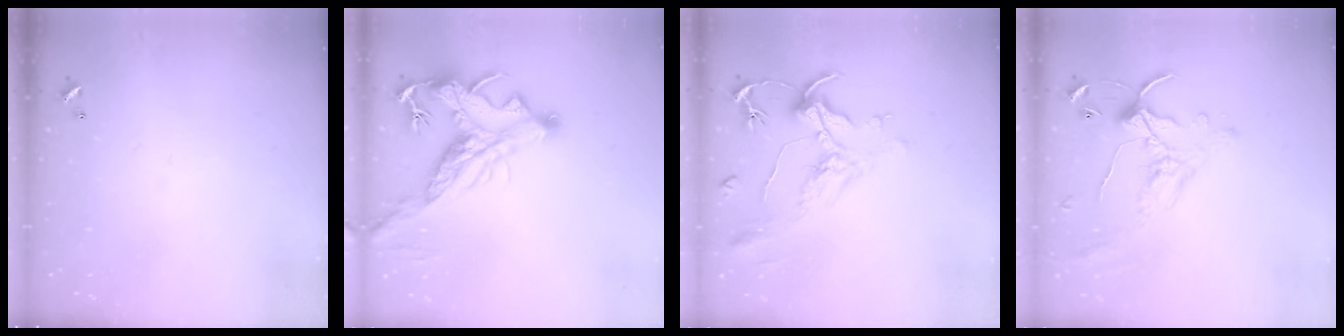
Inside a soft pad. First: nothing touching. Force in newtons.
{"total": 5.4, "press": 5.0, "slide": 1.9}
{"total": 2.2, "press": 1.7, "slide": 1.3}
{"total": 0.9, "press": 0.1, "slide": 0.9}